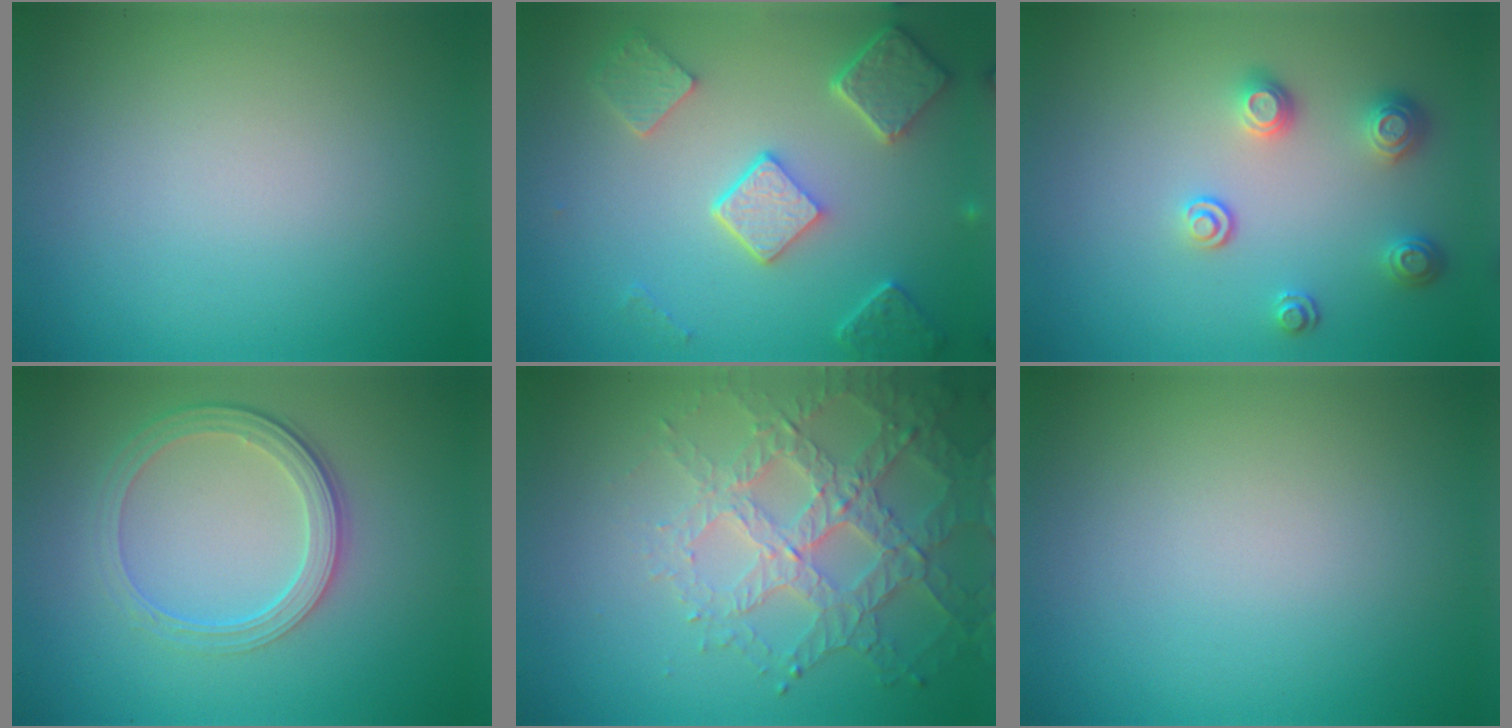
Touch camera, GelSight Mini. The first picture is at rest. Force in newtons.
{"total": 5.3, "press": 4.2, "slide": 3.3}
{"total": 2.5, "press": 2.3, "slide": 0.9}
{"total": 4.0, "press": 2.9, "slide": 2.7}
{"total": 4.7, "press": 4.1, "slide": 2.4}
{"total": 0.0}